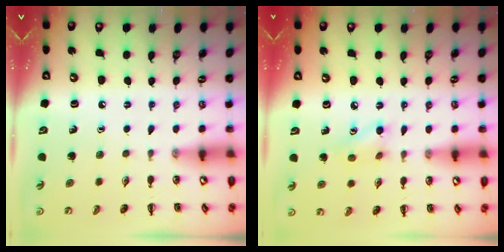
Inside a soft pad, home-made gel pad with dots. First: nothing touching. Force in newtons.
{"total": 5.4, "press": 5.3, "slide": 1.2}